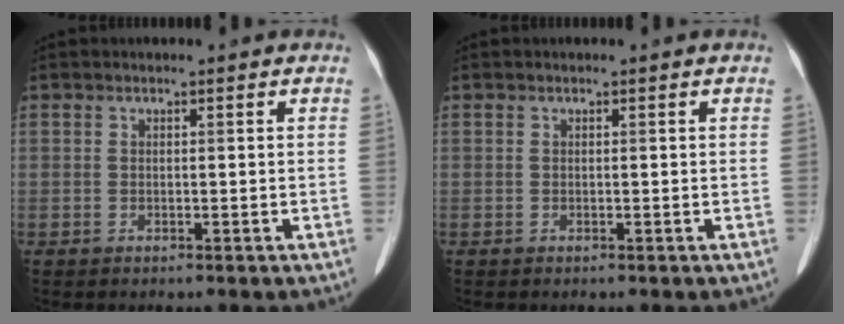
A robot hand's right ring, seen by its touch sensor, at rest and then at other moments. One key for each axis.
{"total": 0.0}